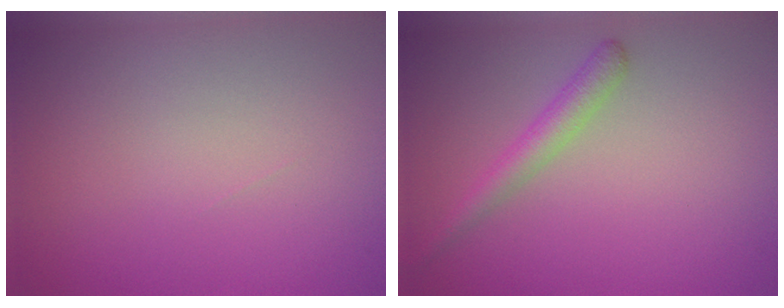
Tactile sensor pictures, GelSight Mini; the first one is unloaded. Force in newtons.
{"total": 2.2, "press": 2.2, "slide": 0.1}